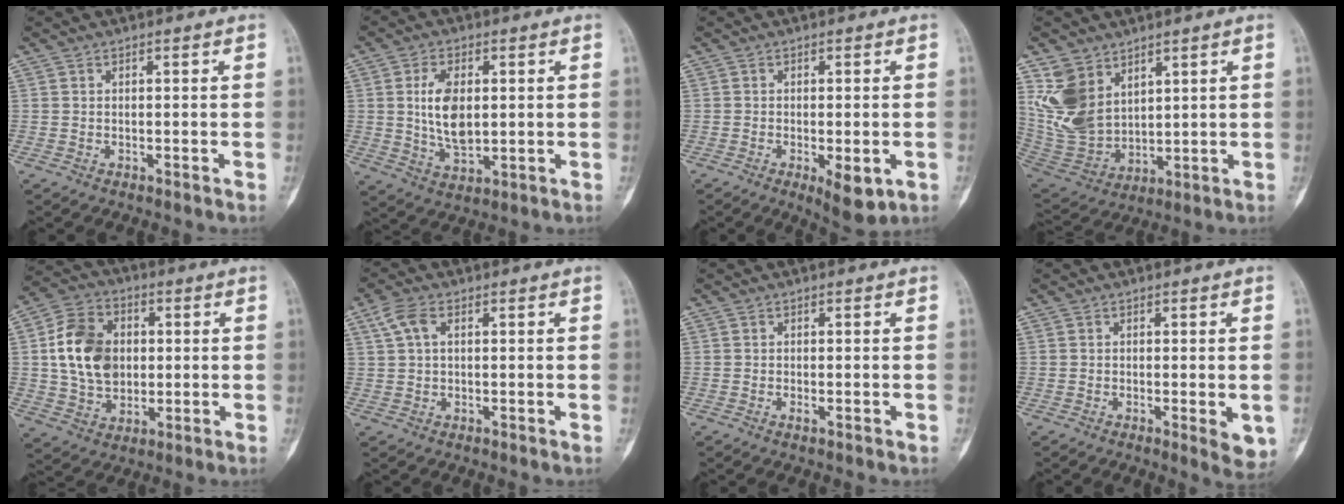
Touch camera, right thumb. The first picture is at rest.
{"total": 9.2, "force": [1.2, 5.0, 7.6], "torque": [-0.139, -0.010, 0.030]}
{"total": 6.3, "force": [-2.1, 2.3, 5.5], "torque": [-0.074, -0.010, -0.022]}
{"total": 12.7, "force": [6.4, 8.5, 6.9], "torque": [-0.120, -0.033, 0.154]}
{"total": 14.5, "force": [1.4, 11.0, 9.4], "torque": [-0.143, 0.007, 0.027]}
{"total": 5.7, "force": [2.0, 3.1, 4.4], "torque": [-0.098, 0.011, 0.041]}
{"total": 0.9, "force": [-0.4, 0.4, 0.8], "torque": [-0.014, -0.001, -0.007]}
{"total": 4.4, "force": [-0.9, 1.3, 4.1], "torque": [-0.050, -0.010, -0.012]}